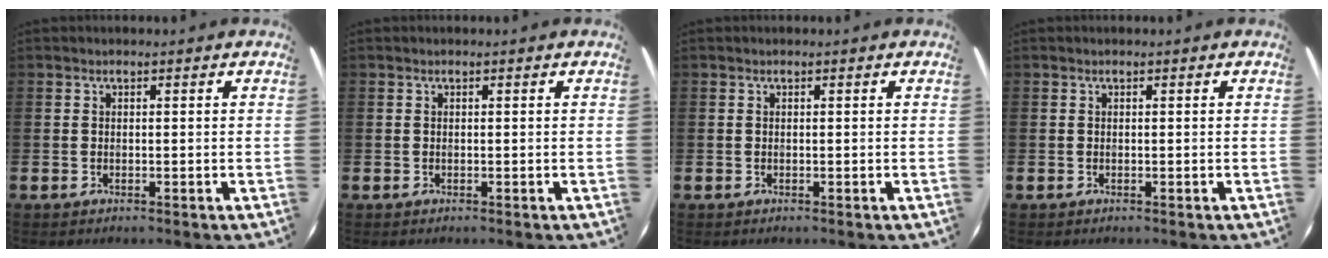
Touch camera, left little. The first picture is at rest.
{"total": 0.0}
{"total": 0.0}
{"total": 0.0}